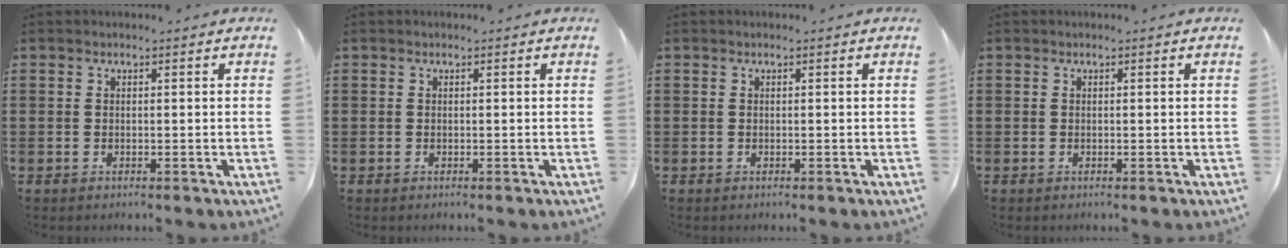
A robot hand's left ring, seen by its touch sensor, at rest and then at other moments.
{"total": 0.0}
{"total": 0.0}
{"total": 0.0}